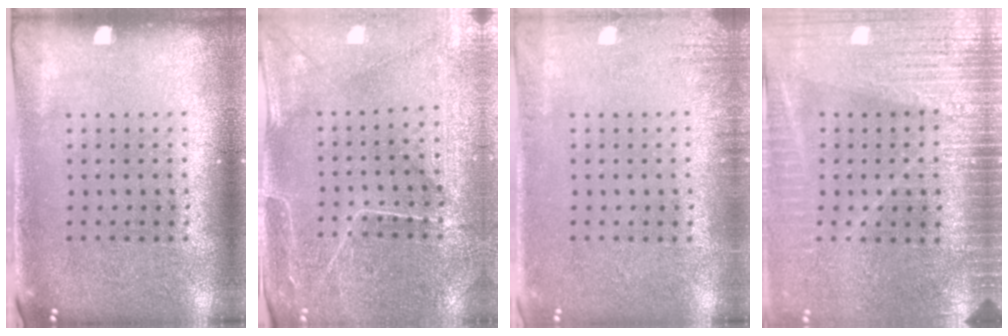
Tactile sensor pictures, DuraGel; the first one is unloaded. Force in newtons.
{"total": 0.7, "press": 0.5, "slide": 0.4}
{"total": 1.5, "press": 1.5, "slide": 0.2}
{"total": 3.7, "press": 3.4, "slide": 1.5}